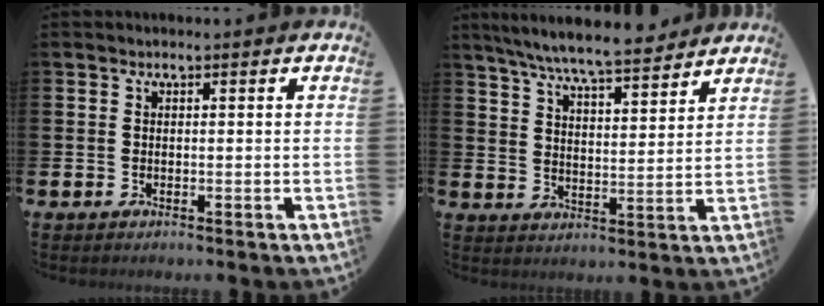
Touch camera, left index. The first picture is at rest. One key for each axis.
{"total": 8.0, "fx": 7.5, "fy": 0.6, "fz": 2.8, "tx": -0.074, "ty": -0.042, "tz": 0.131}